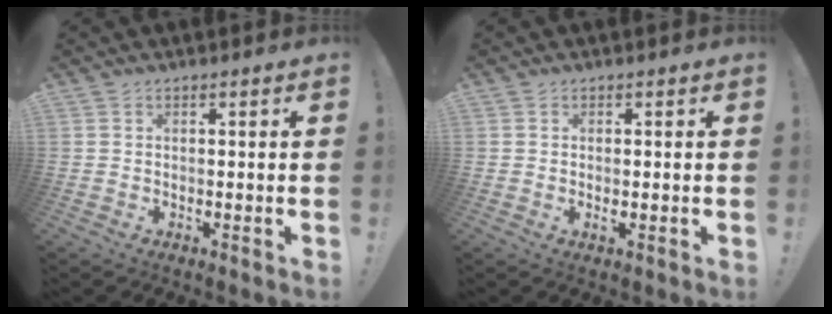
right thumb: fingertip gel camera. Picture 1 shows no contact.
{"total": 1.0, "force": [-0.2, 0.3, 0.9], "torque": [-0.019, 0.001, -0.003]}